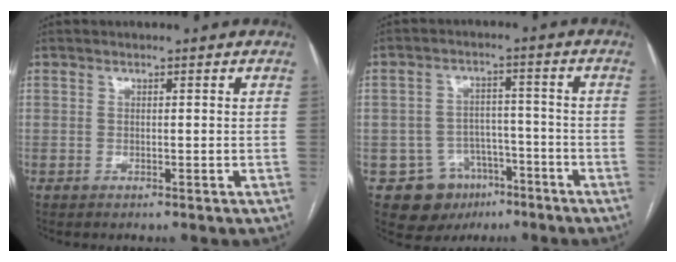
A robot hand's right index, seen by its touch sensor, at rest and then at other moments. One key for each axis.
{"total": 8.9, "fx": -4.8, "fy": 7.2, "fz": 2.0, "tx": -0.028, "ty": 0.017, "tz": -0.062}